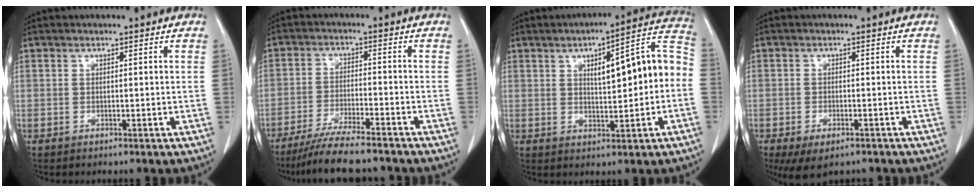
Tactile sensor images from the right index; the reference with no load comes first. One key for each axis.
{"total": 10.7, "fx": -9.3, "fy": 0.8, "fz": 5.2, "tx": -0.085, "ty": -0.028, "tz": -0.150}
{"total": 12.7, "fx": 0.8, "fy": 2.8, "fz": 12.3, "tx": -0.166, "ty": 0.041, "tz": 0.014}
{"total": 6.4, "fx": -4.3, "fy": 2.8, "fz": 3.7, "tx": -0.059, "ty": -0.008, "tz": -0.065}